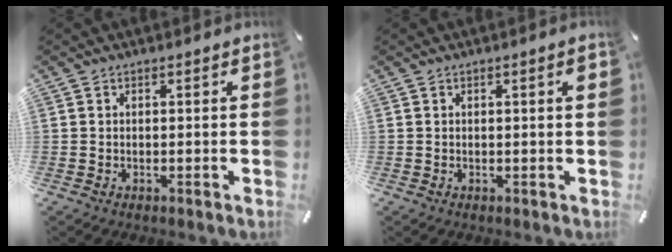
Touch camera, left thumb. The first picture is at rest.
{"total": 1.8, "force": [0.4, 0.2, 1.8], "torque": [-0.033, 0.003, 0.005]}